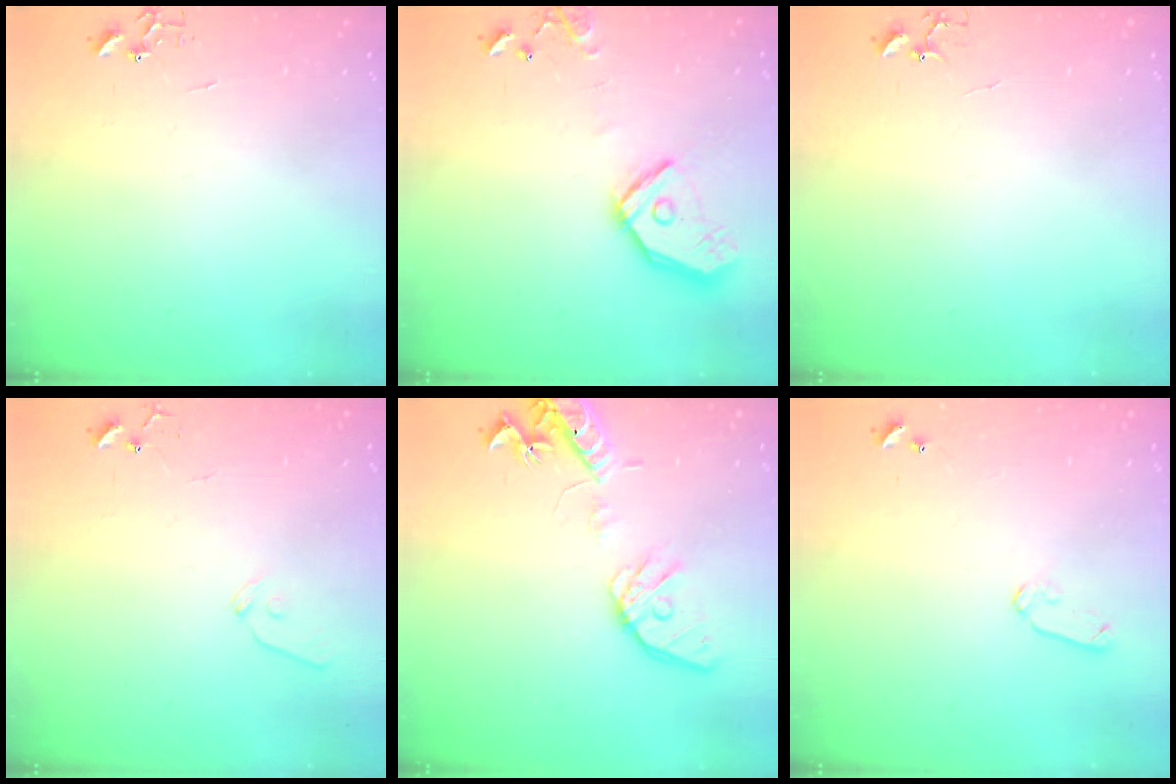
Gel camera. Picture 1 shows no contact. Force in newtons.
{"total": 15.9, "press": 15.7, "slide": 2.6}
{"total": 3.8, "press": 3.8, "slide": 0.4}
{"total": 6.9, "press": 6.9, "slide": 0.7}
{"total": 16.5, "press": 16.2, "slide": 2.8}
{"total": 6.8, "press": 6.7, "slide": 1.0}